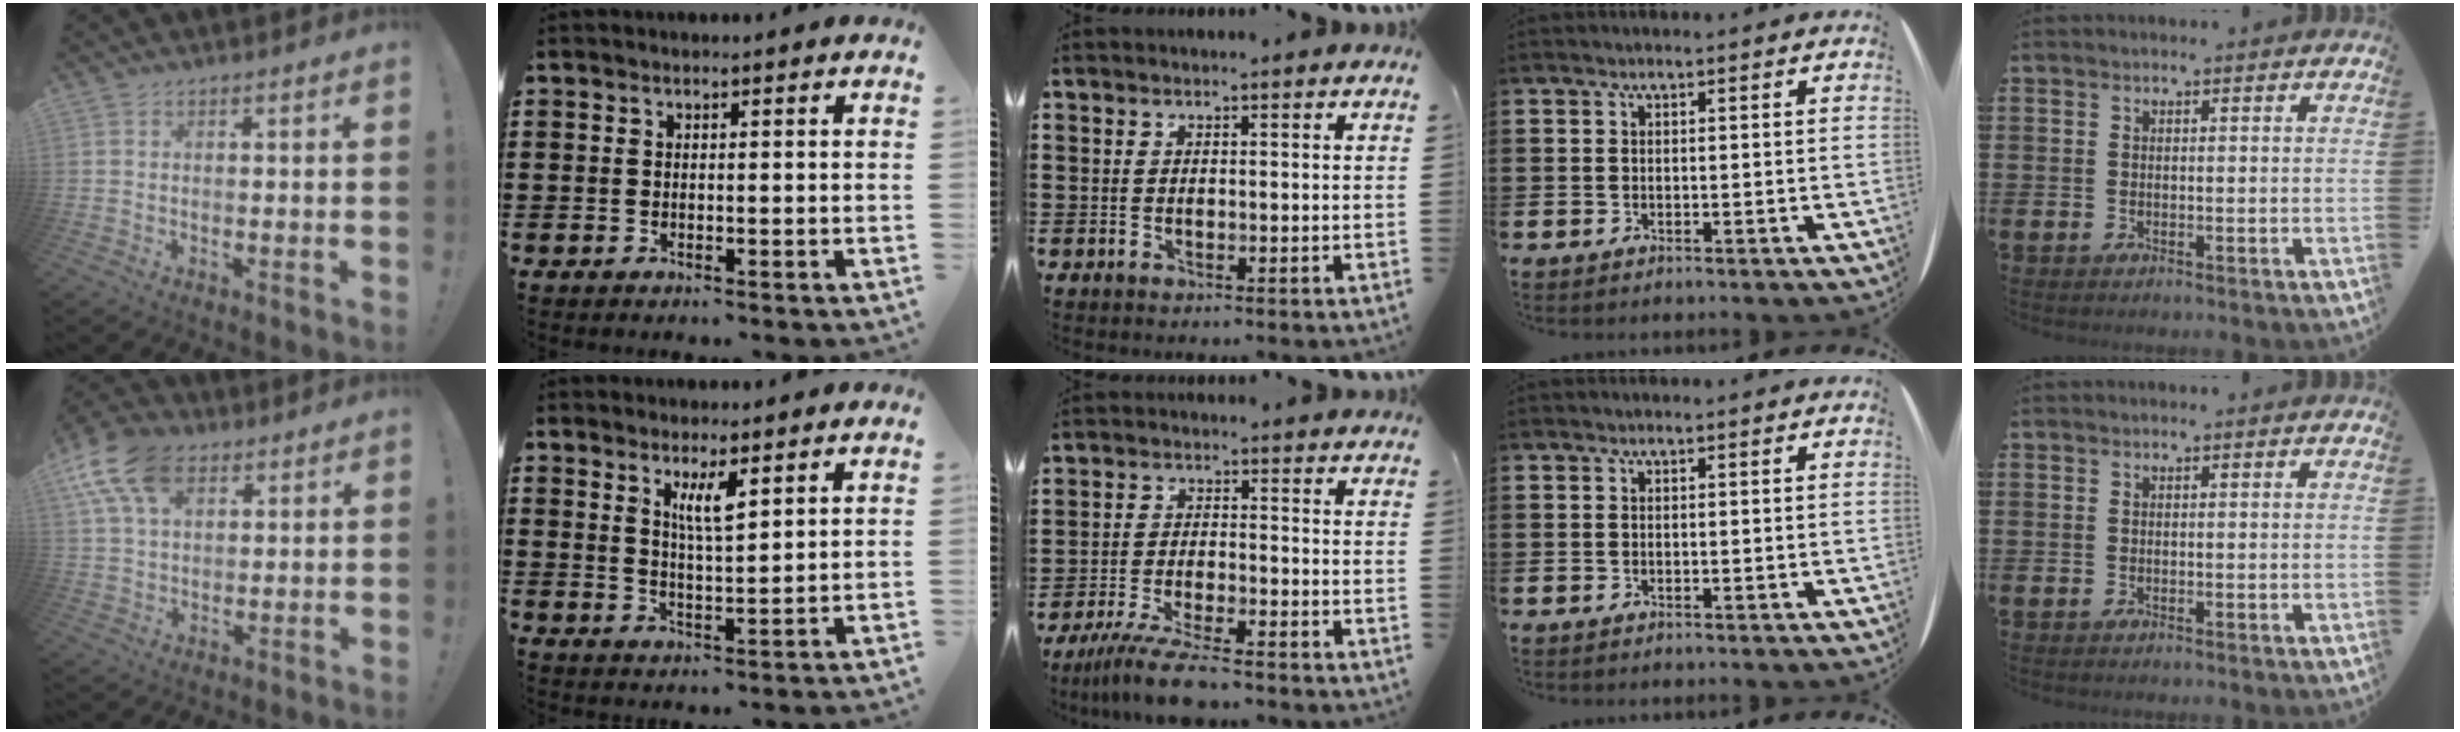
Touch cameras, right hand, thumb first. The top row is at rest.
{"thumb": {"total": 14.1, "force": [6.6, 8.9, 8.8], "torque": [-0.166, -0.017, 0.125]}, "index": {"total": 4.2, "force": [2.3, 1.0, 3.4], "torque": [-0.065, 0.002, 0.037]}, "middle": {"total": 6.7, "force": [-5.8, 0.2, 3.4], "torque": [-0.077, -0.015, -0.112]}}